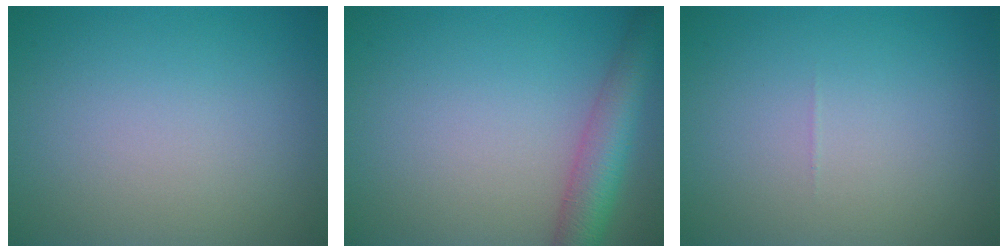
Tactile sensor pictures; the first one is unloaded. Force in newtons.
{"total": 4.9, "press": 4.9, "slide": 0.2}
{"total": 0.0}